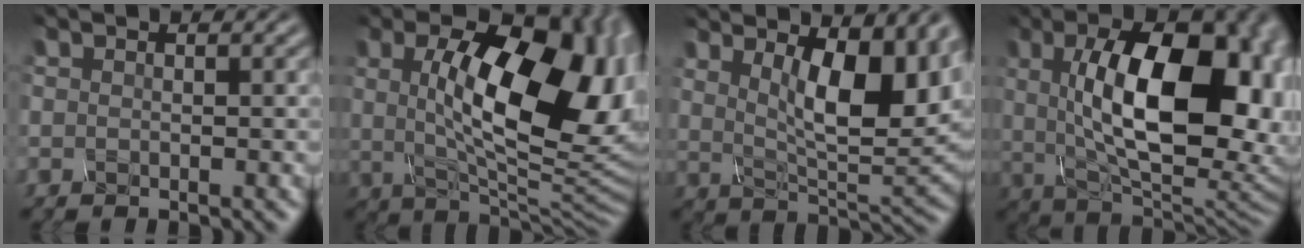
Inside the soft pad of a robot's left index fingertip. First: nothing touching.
{"total": 14.6, "force": [1.8, 6.6, 13.0], "torque": [-0.190, -0.001, 0.026]}
{"total": 10.2, "force": [3.1, 3.7, 8.9], "torque": [-0.132, -0.003, 0.053]}
{"total": 15.6, "force": [2.0, 7.5, 13.6], "torque": [-0.180, 0.006, 0.023]}